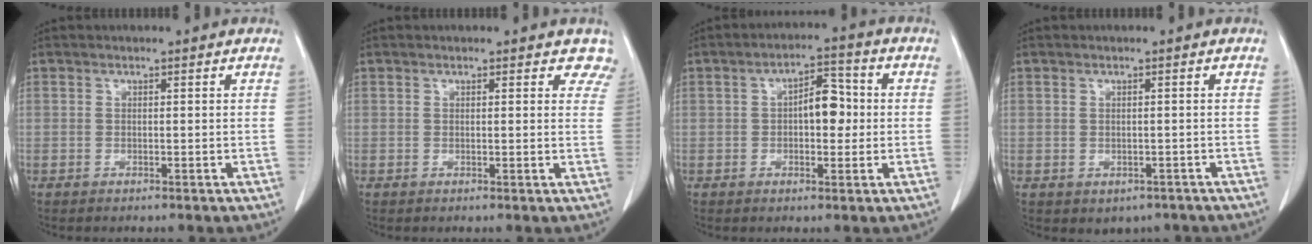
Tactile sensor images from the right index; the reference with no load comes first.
{"total": 3.5, "force": [3.1, 1.6, 0.3], "torque": [0.024, -0.009, 0.003]}
{"total": 5.8, "force": [0.3, 2.8, 5.1], "torque": [-0.073, 0.022, 0.004]}
{"total": 3.1, "force": [-1.9, 2.3, 0.8], "torque": [-0.005, 0.004, -0.019]}